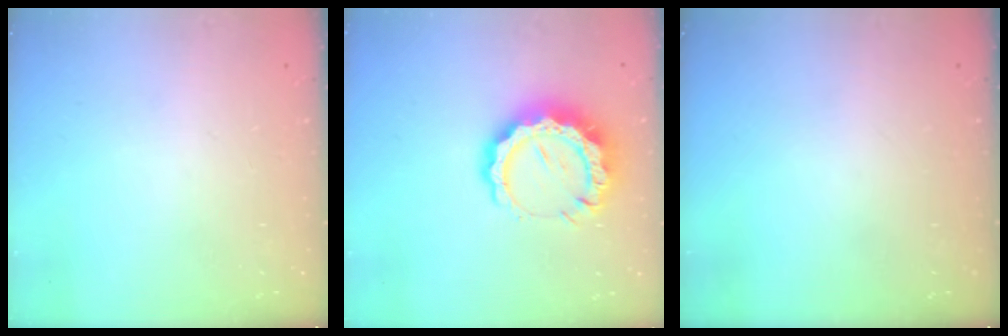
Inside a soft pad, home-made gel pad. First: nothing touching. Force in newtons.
{"total": 14.2, "press": 14.2, "slide": 1.2}
{"total": 0.0}